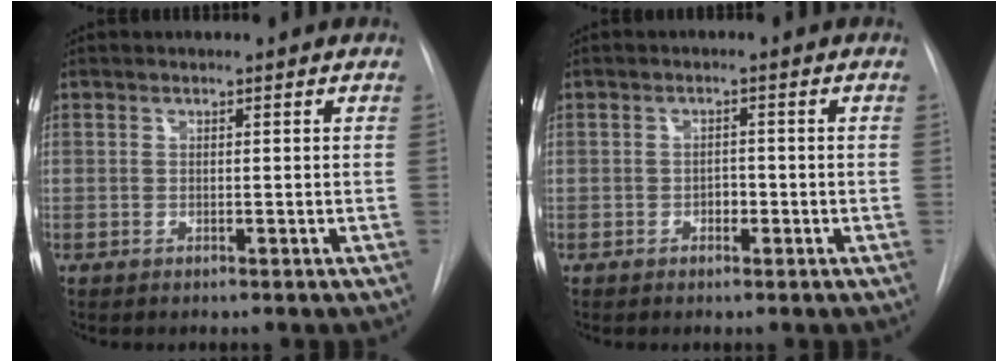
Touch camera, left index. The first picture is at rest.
{"total": 1.5, "force": [-0.6, 1.0, 1.0], "torque": [-0.011, 0.005, -0.010]}